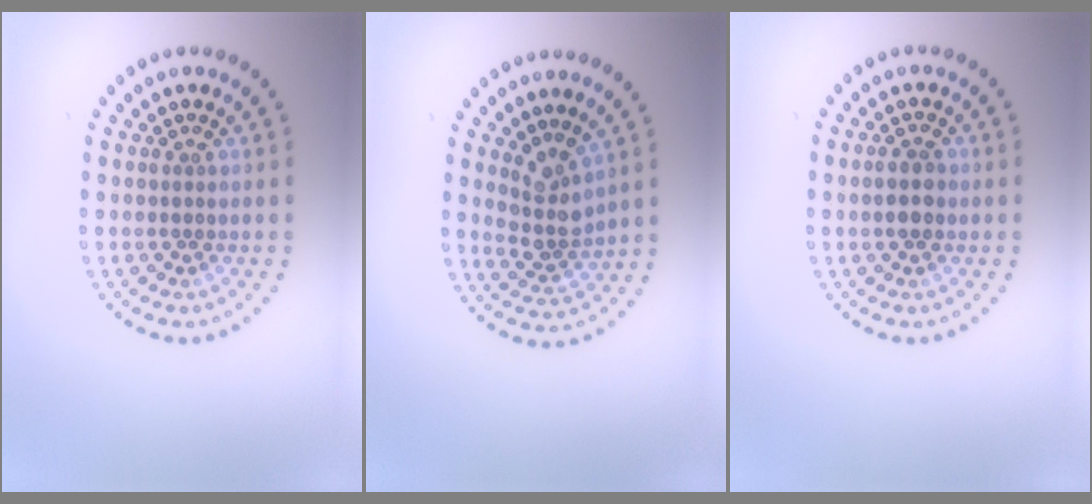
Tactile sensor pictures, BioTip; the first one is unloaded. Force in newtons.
{"total": 3.0, "press": 2.2, "slide": 1.9}
{"total": 1.8, "press": 1.8, "slide": 0.1}